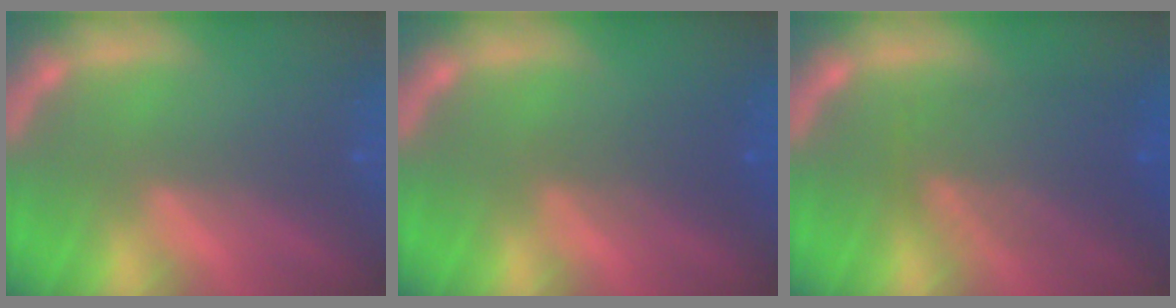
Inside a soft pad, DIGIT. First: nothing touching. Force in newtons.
{"total": 2.5}
{"total": 6.6}